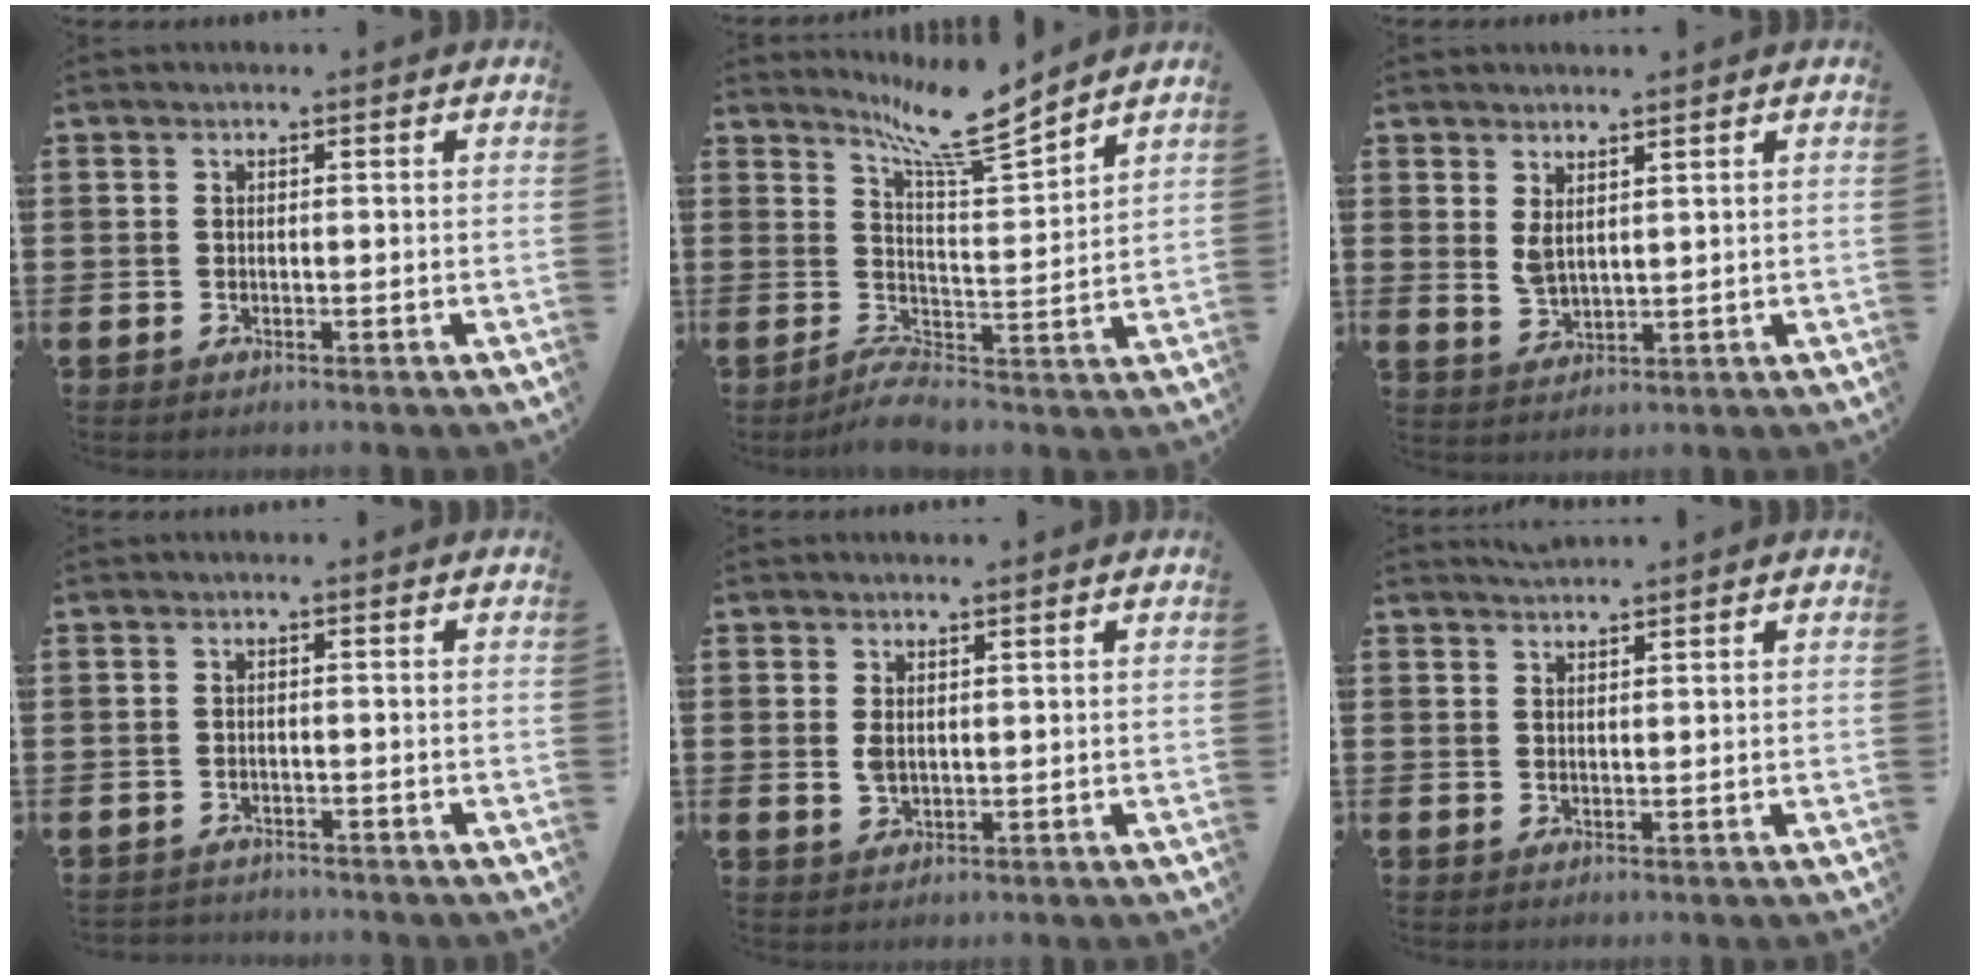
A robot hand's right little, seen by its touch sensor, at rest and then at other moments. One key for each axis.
{"total": 7.6, "fx": 4.8, "fy": 1.7, "fz": 5.6, "tx": -0.097, "ty": -0.042, "tz": 0.076}
{"total": 2.4, "fx": 1.9, "fy": 0.7, "fz": 1.3, "tx": -0.021, "ty": -0.007, "tz": 0.033}
{"total": 1.1, "fx": -1.1, "fy": 0.1, "fz": -0.2, "tx": 0.000, "ty": 0.002, "tz": -0.025}
{"total": 1.7, "fx": 0.8, "fy": 0.9, "fz": 1.2, "tx": -0.018, "ty": 0.000, "tz": 0.012}
{"total": 1.4, "fx": 1.4, "fy": 0.0, "fz": 0.0, "tx": 0.006, "ty": -0.001, "tz": 0.025}